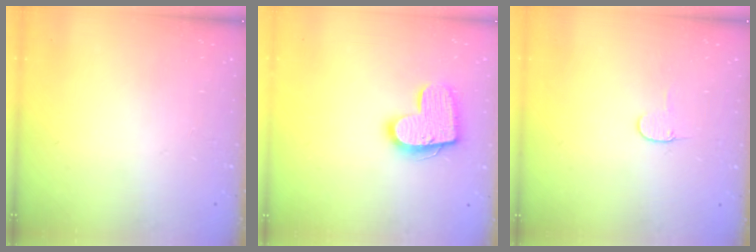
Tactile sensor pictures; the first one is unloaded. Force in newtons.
{"total": 15.7, "press": 15.6, "slide": 0.9}
{"total": 3.8, "press": 3.8, "slide": 0.4}